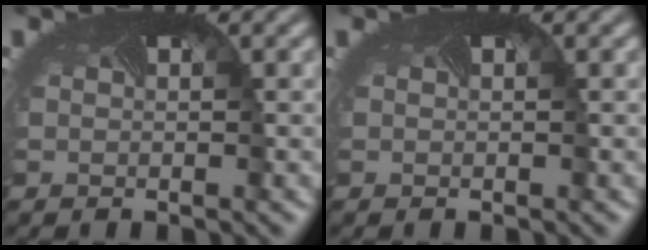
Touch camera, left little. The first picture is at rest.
{"total": 0.0}